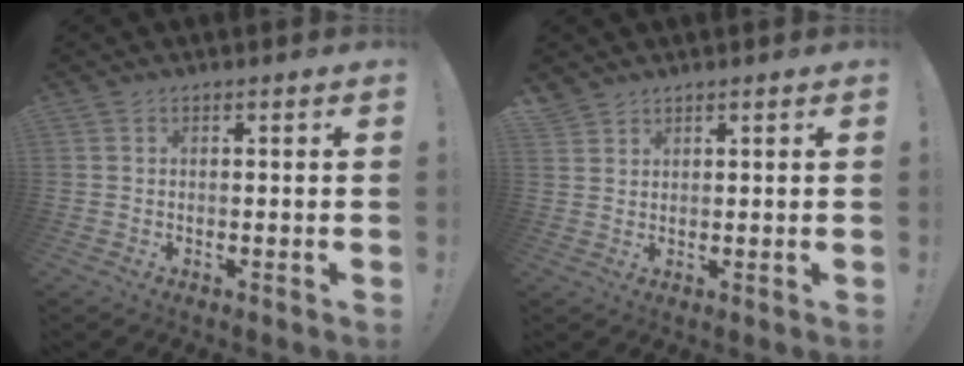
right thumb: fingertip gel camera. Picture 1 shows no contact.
{"total": 2.5, "force": [2.2, 1.1, 0.3], "torque": [-0.005, -0.014, 0.043]}